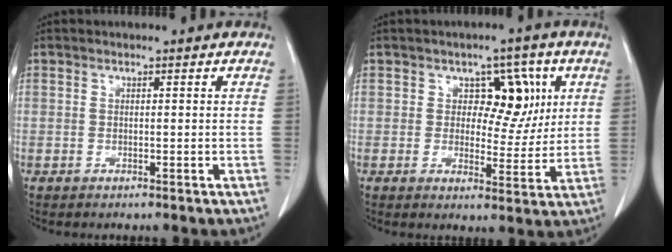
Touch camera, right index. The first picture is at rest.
{"total": 7.2, "force": [2.3, 4.7, 5.0], "torque": [-0.048, 0.012, 0.033]}